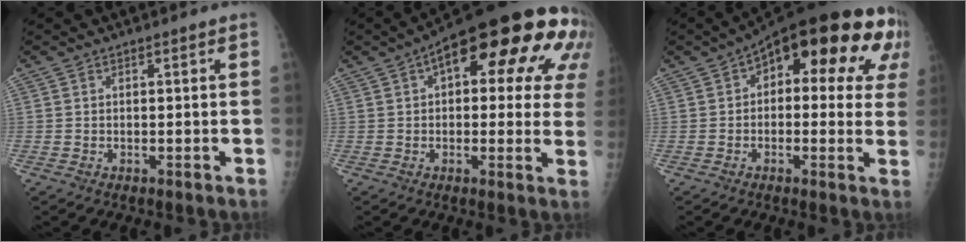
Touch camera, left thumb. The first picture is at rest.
{"total": 24.3, "force": [9.7, 10.5, 19.7], "torque": [-0.227, 0.024, 0.117]}
{"total": 21.7, "force": [7.4, 10.6, 17.5], "torque": [-0.191, 0.031, 0.086]}